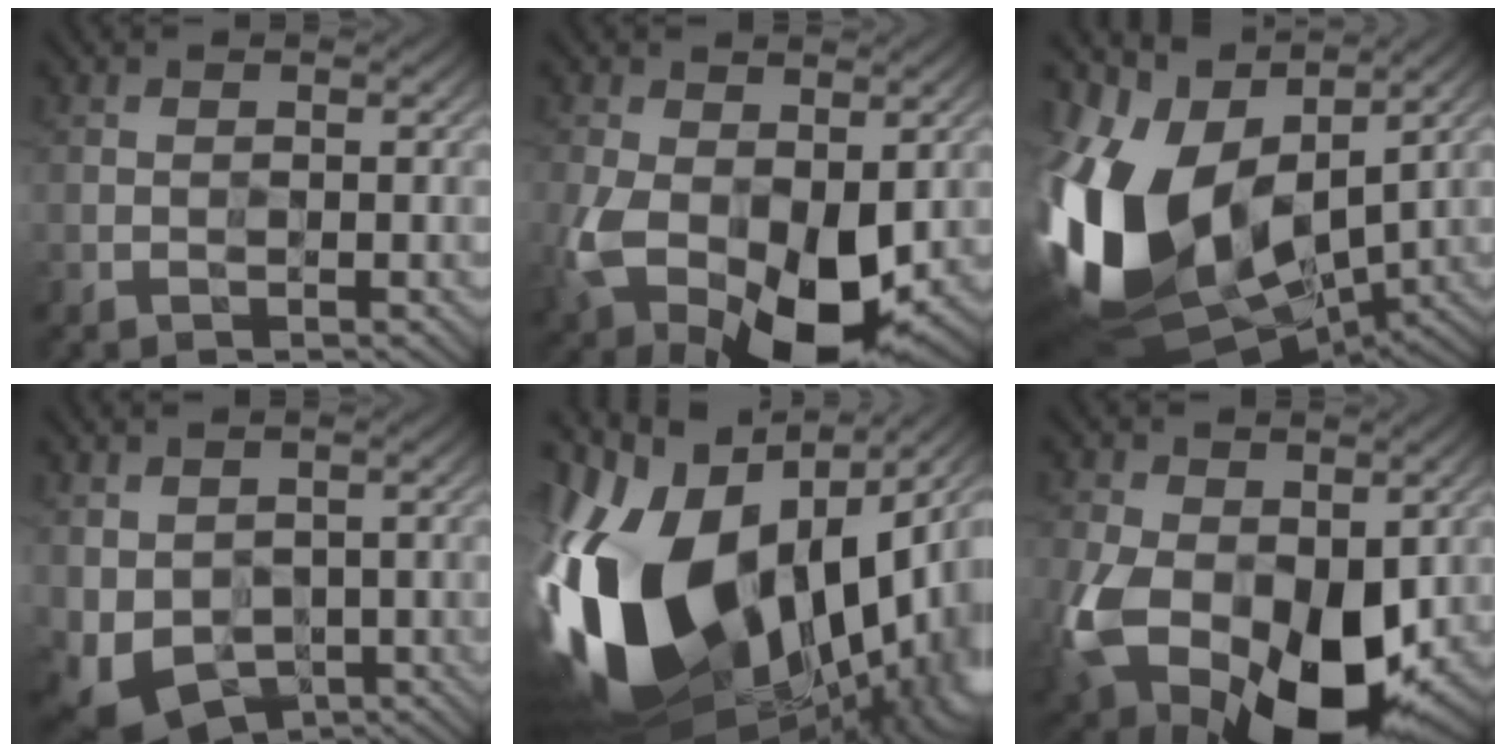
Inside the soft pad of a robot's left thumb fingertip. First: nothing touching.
{"total": 13.5, "force": [-3.2, 8.2, 10.2], "torque": [-0.221, -0.056, -0.031]}
{"total": 18.2, "force": [0.4, 11.6, 14.1], "torque": [-0.354, -0.040, 0.034]}
{"total": 9.7, "force": [-1.1, 7.2, 6.4], "torque": [-0.149, -0.046, 0.020]}
{"total": 21.1, "force": [-2.8, 12.7, 16.5], "torque": [-0.378, -0.068, -0.025]}
{"total": 16.3, "force": [-3.9, 10.4, 11.9], "torque": [-0.250, -0.063, -0.041]}